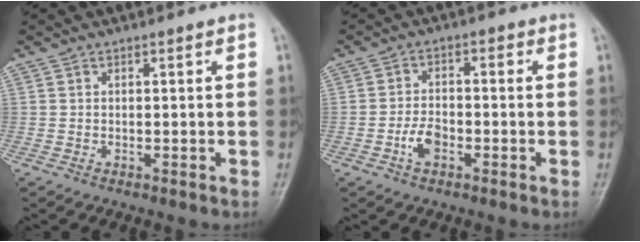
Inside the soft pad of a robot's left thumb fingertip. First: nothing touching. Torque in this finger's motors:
{"motor_torque": [-0.35, 0.39, 0.82, 0.22, 0.00]}